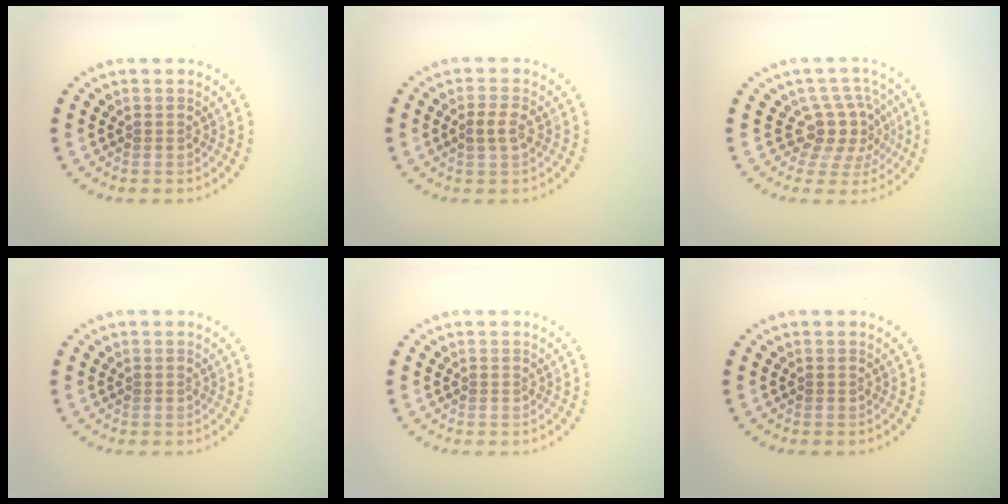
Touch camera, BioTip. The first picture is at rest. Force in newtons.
{"total": 1.7, "press": 1.7, "slide": 0.3}
{"total": 3.9, "press": 2.8, "slide": 2.7}
{"total": 0.0}
{"total": 0.0}
{"total": 0.0}